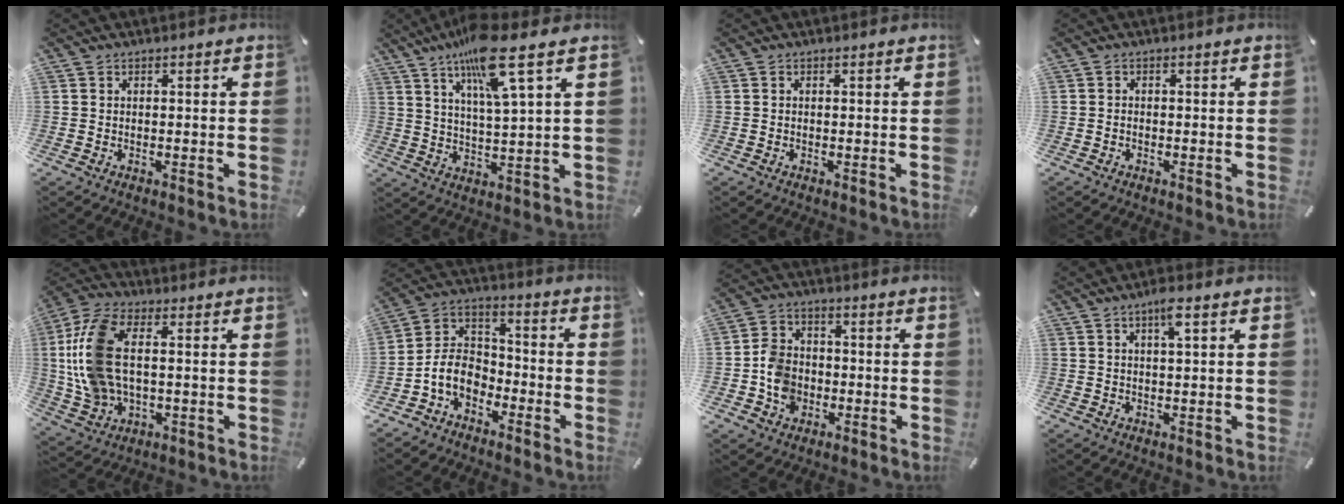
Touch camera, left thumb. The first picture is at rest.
{"total": 13.4, "force": [8.4, 1.4, 10.3], "torque": [-0.195, -0.029, 0.137]}
{"total": 0.0}
{"total": 0.7, "force": [-0.5, 0.4, 0.2], "torque": [-0.005, 0.001, -0.011]}
{"total": 13.9, "force": [0.6, 8.8, 10.7], "torque": [-0.262, -0.002, 0.010]}
{"total": 9.0, "force": [-5.2, 6.4, 3.7], "torque": [-0.089, 0.026, -0.101]}
{"total": 8.5, "force": [-2.2, 7.4, 3.5], "torque": [-0.083, 0.017, -0.037]}
{"total": 3.9, "force": [1.8, 0.6, 3.4], "torque": [-0.062, 0.001, 0.028]}